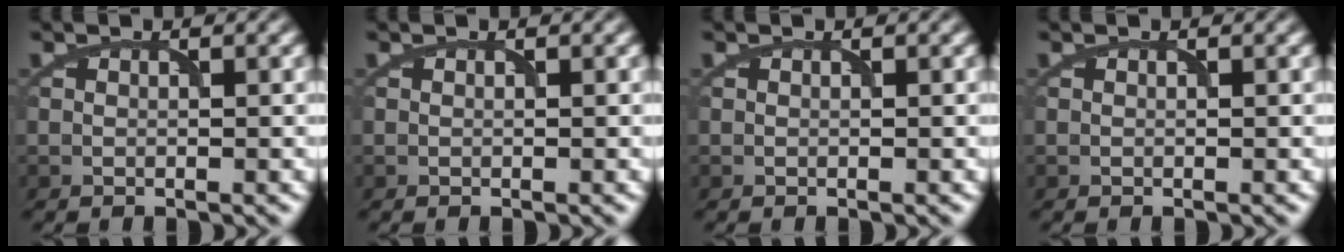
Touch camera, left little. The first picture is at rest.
{"total": 0.0}
{"total": 0.0}
{"total": 0.0}